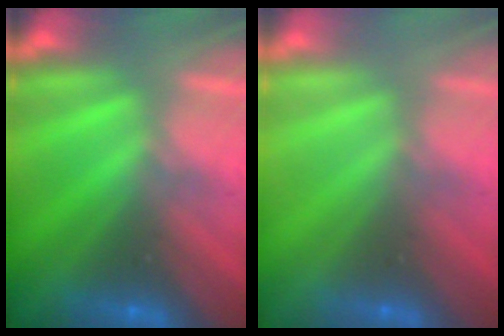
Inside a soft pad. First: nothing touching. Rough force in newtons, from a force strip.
{"total": 3.1}